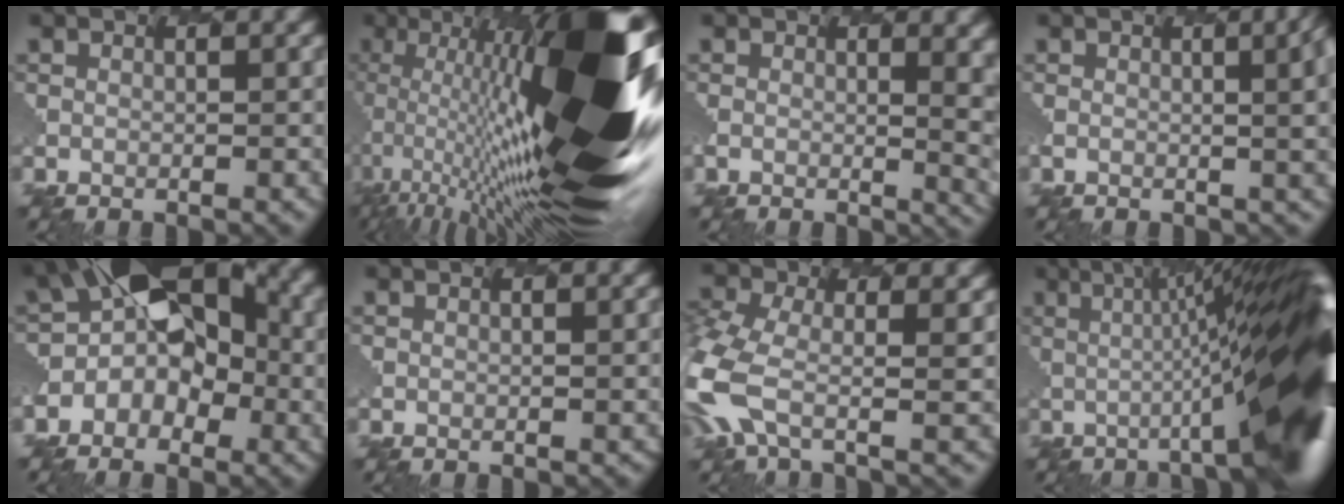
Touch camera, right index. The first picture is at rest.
{"total": 18.4, "force": [0.6, 4.2, 18.0], "torque": [-0.301, 0.026, -0.018]}
{"total": 4.7, "force": [0.8, 1.6, 4.3], "torque": [-0.026, 0.012, -0.008]}
{"total": 7.3, "force": [1.3, 3.6, 6.3], "torque": [-0.012, 0.046, -0.018]}
{"total": 12.2, "force": [-0.2, 9.1, 8.1], "torque": [-0.119, 0.018, -0.031]}
{"total": 0.9, "force": [-0.1, 0.7, 0.6], "torque": [0.000, -0.002, 0.001]}
{"total": 4.2, "force": [-1.5, 1.7, 3.6], "torque": [-0.131, -0.007, -0.059]}
{"total": 15.1, "force": [0.4, 2.6, 14.9], "torque": [-0.150, 0.029, -0.009]}